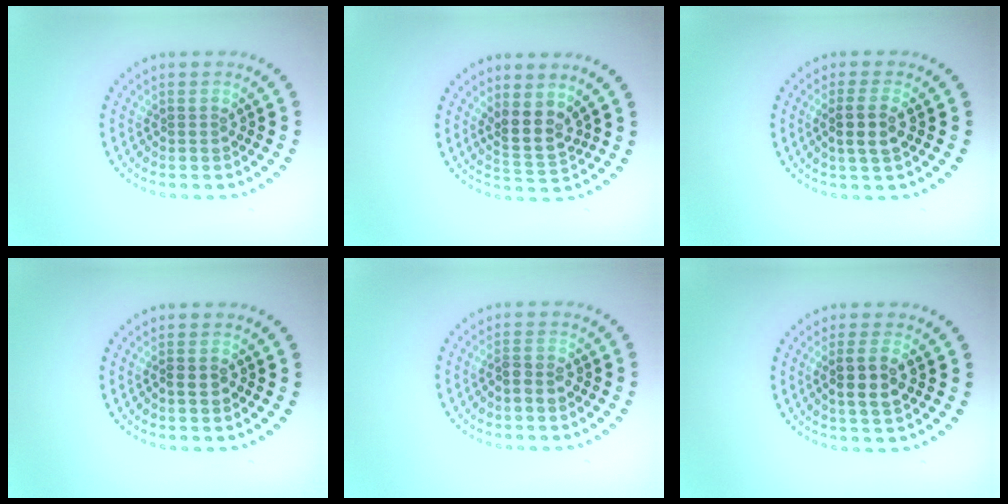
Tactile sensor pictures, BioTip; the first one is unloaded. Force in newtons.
{"total": 2.7, "press": 2.2, "slide": 1.5}
{"total": 2.6, "press": 2.4, "slide": 1.1}
{"total": 0.8, "press": 0.7, "slide": 0.4}
{"total": 1.7, "press": 1.6, "slide": 0.7}
{"total": 2.8, "press": 2.6, "slide": 0.9}